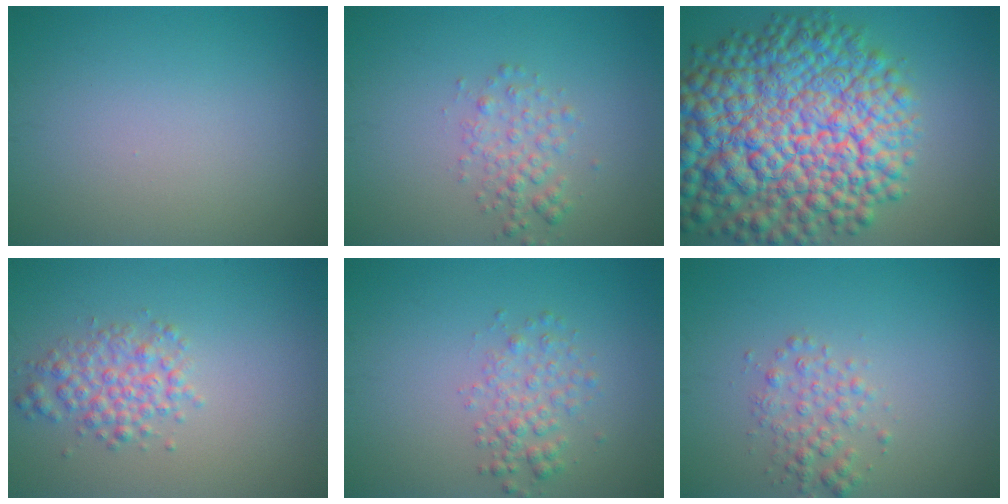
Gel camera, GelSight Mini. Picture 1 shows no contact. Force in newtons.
{"total": 2.2, "press": 2.2, "slide": 0.1}
{"total": 16.8, "press": 16.8, "slide": 0.6}
{"total": 3.0, "press": 3.0, "slide": 0.1}
{"total": 2.4, "press": 2.4, "slide": 0.1}
{"total": 2.2, "press": 2.2, "slide": 0.0}